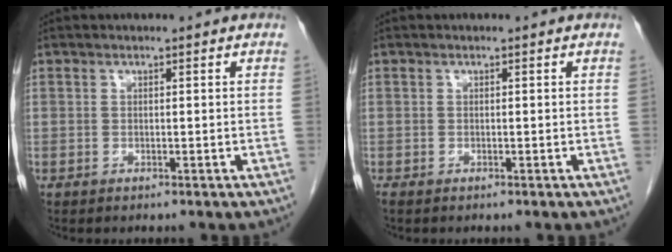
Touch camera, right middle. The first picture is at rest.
{"total": 0.0}